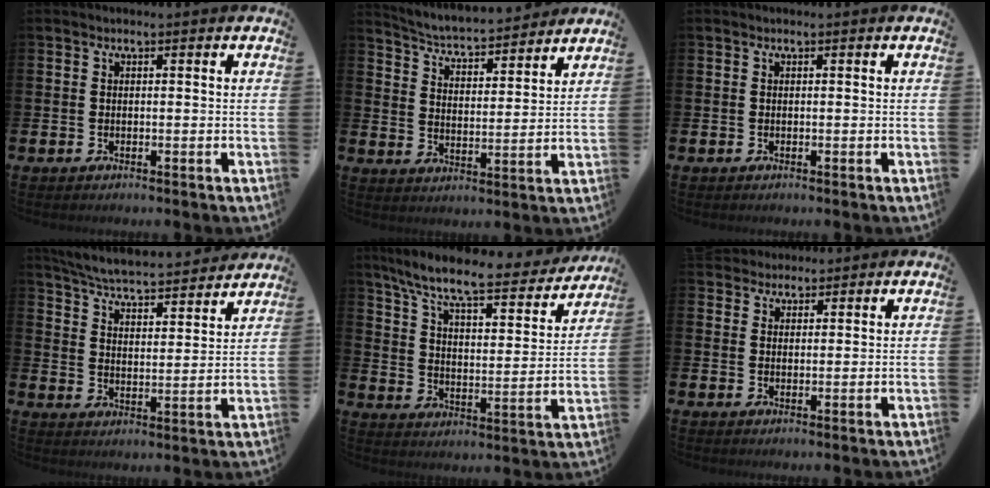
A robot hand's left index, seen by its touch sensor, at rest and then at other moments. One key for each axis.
{"total": 4.8, "fx": 4.8, "fy": 0.6, "fz": 0.7, "tx": -0.039, "ty": -0.042, "tz": 0.078}
{"total": 0.0}
{"total": 5.8, "fx": 5.6, "fy": 0.5, "fz": 1.6, "tx": -0.060, "ty": -0.046, "tz": 0.092}
{"total": 9.5, "fx": 8.1, "fy": 2.0, "fz": 4.5, "tx": -0.113, "ty": -0.055, "tz": 0.132}
{"total": 3.4, "fx": 3.2, "fy": 1.3, "fz": -0.4, "tx": 0.002, "ty": -0.009, "tz": 0.058}